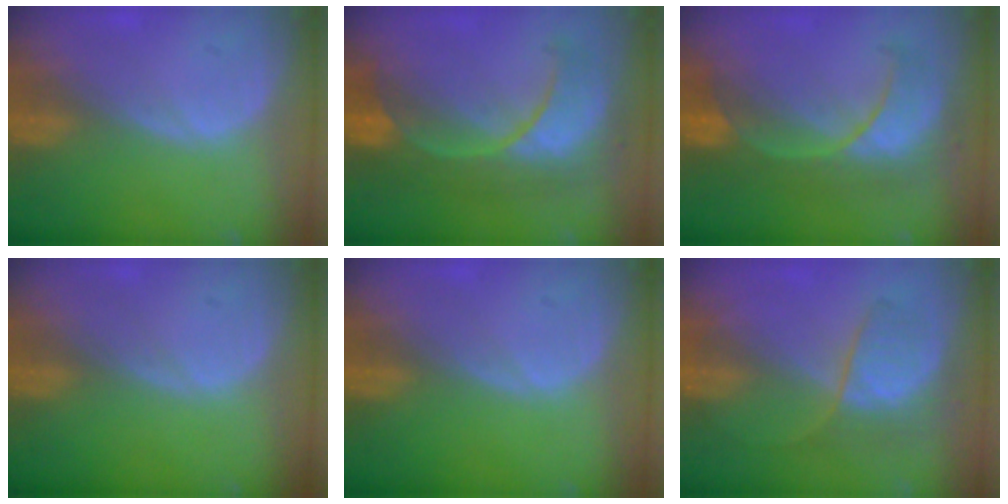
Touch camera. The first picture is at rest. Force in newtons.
{"total": 9.6, "press": 9.6, "slide": 0.7}
{"total": 8.4, "press": 8.4, "slide": 0.2}
{"total": 0.0}
{"total": 0.0}
{"total": 6.7, "press": 6.1, "slide": 2.7}